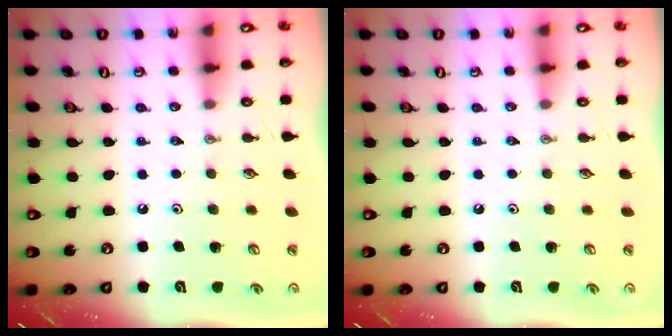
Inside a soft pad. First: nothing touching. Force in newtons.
{"total": 0.0}